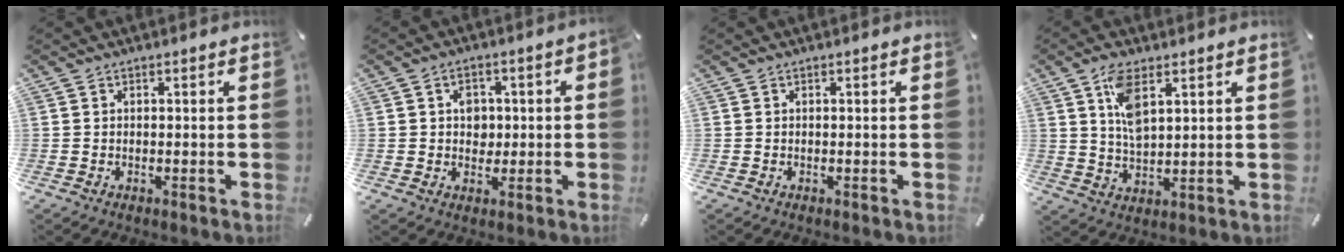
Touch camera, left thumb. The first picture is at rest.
{"total": 4.5, "force": [0.1, 3.8, 2.4], "torque": [-0.027, 0.000, -0.006]}
{"total": 0.0}
{"total": 7.7, "force": [3.6, 3.4, 5.8], "torque": [-0.124, -0.003, 0.062]}